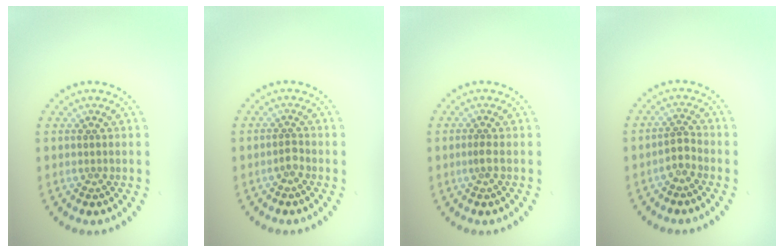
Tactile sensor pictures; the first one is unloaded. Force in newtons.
{"total": 0.9, "press": 0.7, "slide": 0.6}
{"total": 0.9, "press": 0.6, "slide": 0.7}
{"total": 1.5, "press": 1.1, "slide": 1.1}